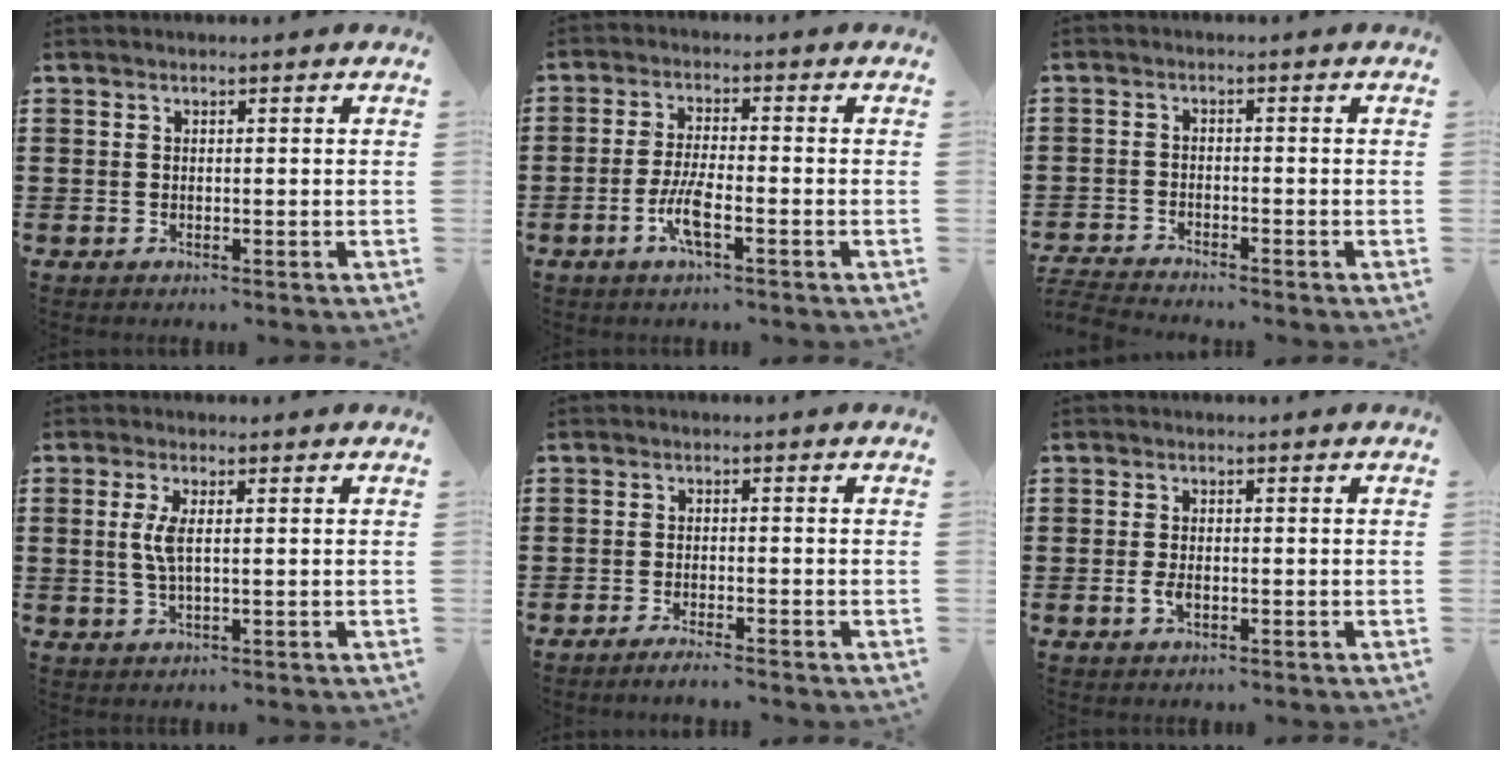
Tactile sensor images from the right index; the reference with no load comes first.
{"total": 5.1, "force": [-2.2, 0.7, 4.5], "torque": [-0.104, -0.013, -0.046]}
{"total": 2.7, "force": [-2.7, 0.0, 0.0], "torque": [-0.004, -0.001, -0.057]}
{"total": 3.6, "force": [0.4, 0.9, 3.4], "torque": [-0.083, -0.004, 0.001]}
{"total": 1.8, "force": [-1.7, -0.2, 0.6], "torque": [-0.010, 0.001, -0.031]}
{"total": 2.2, "force": [-0.6, 1.0, 1.9], "torque": [-0.044, -0.004, -0.012]}